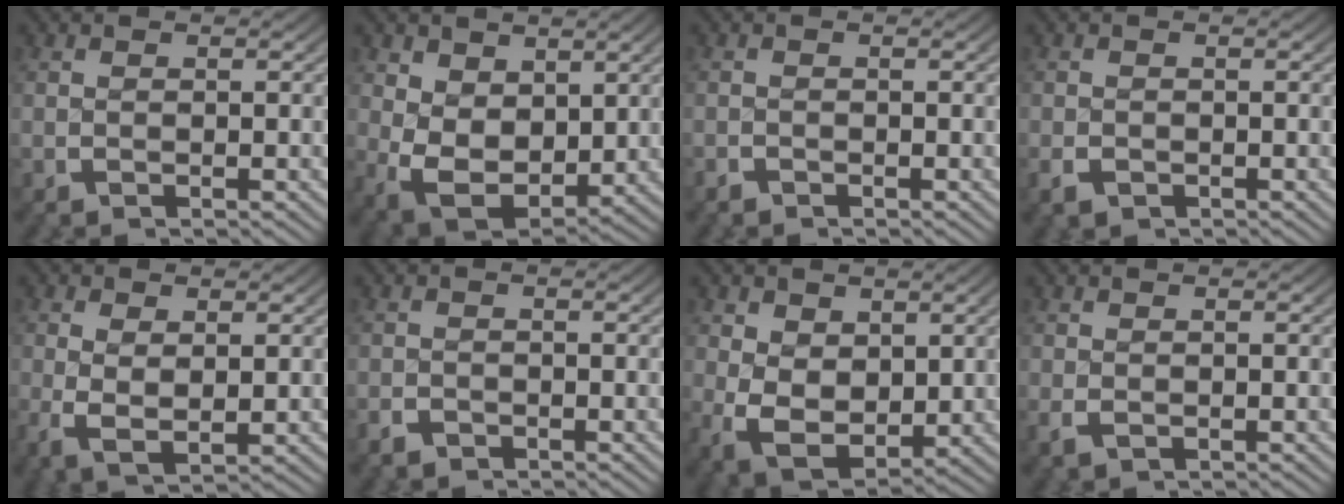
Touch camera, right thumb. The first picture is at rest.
{"total": 7.8, "force": [-1.3, 6.0, 4.8], "torque": [-0.129, -0.055, -0.002]}
{"total": 1.0, "force": [-0.9, 0.3, -0.1], "torque": [0.001, -0.006, -0.018]}
{"total": 1.5, "force": [-0.9, 1.1, 0.5], "torque": [-0.010, -0.008, -0.014]}
{"total": 3.1, "force": [-0.1, 1.9, 2.5], "torque": [-0.059, -0.023, 0.010]}
{"total": 1.6, "force": [-1.3, 0.9, 0.0], "torque": [-0.004, -0.008, -0.025]}
{"total": 6.9, "force": [-1.0, 5.3, 4.2], "torque": [-0.109, -0.047, 0.003]}
{"total": 1.1, "force": [-0.4, 0.8, 0.6], "torque": [-0.015, -0.005, -0.003]}